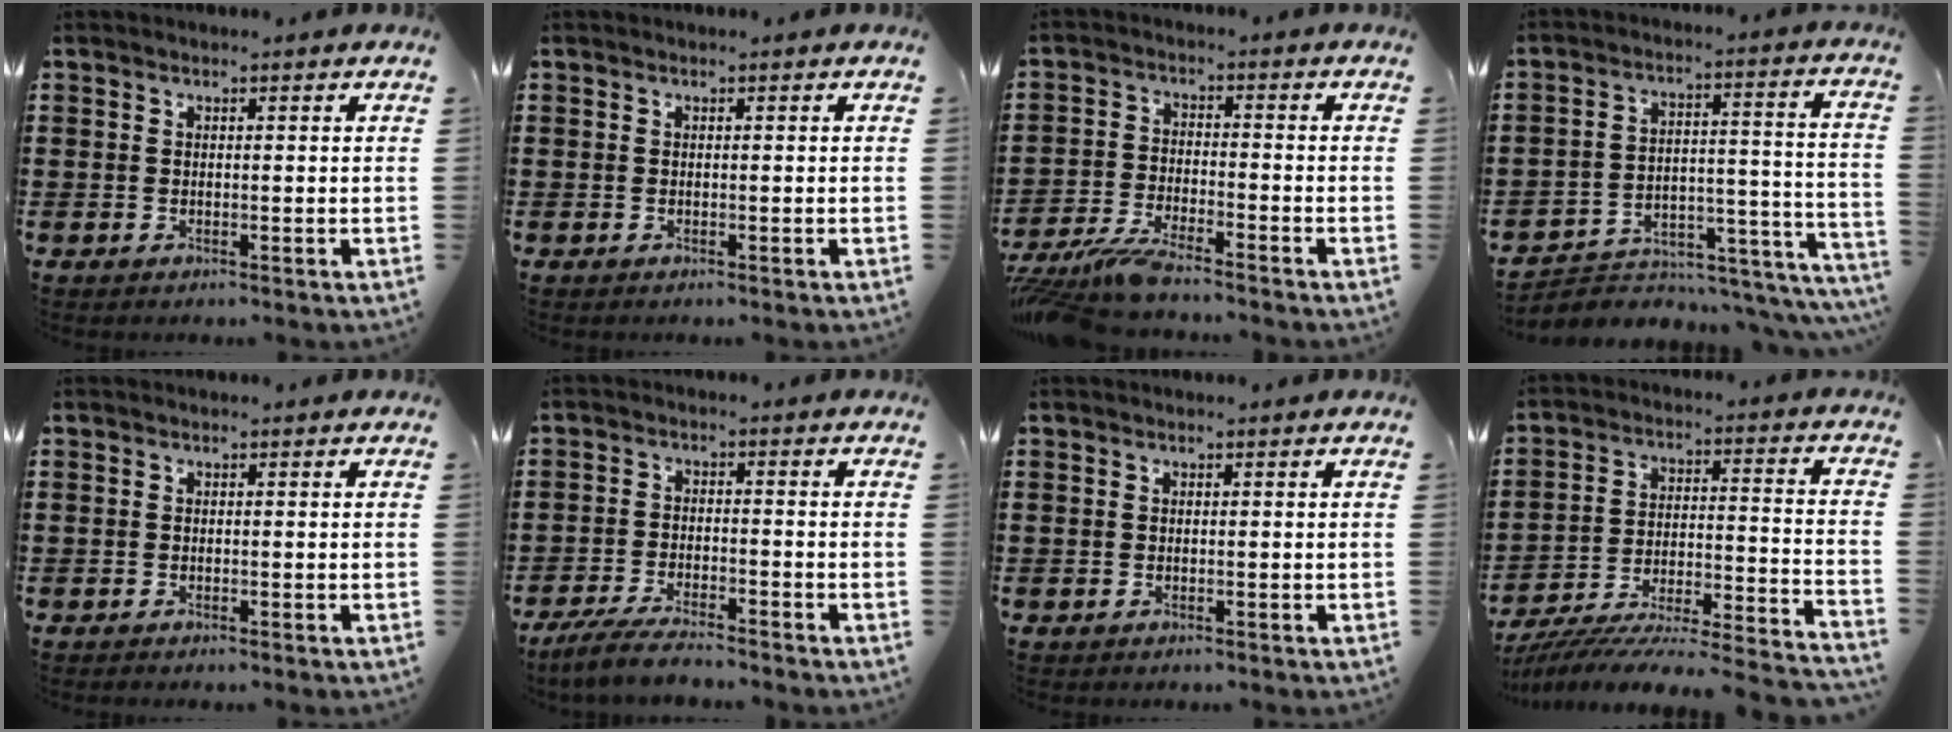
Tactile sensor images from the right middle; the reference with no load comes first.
{"total": 0.0}
{"total": 5.8, "force": [-5.3, 0.3, 2.4], "torque": [-0.064, -0.015, -0.105]}
{"total": 3.4, "force": [-3.0, 1.6, 0.6], "torque": [-0.019, -0.005, -0.062]}
{"total": 0.0}
{"total": 4.5, "force": [-4.1, 0.3, 1.7], "torque": [-0.043, -0.006, -0.083]}
{"total": 0.0}
{"total": 5.5, "force": [-5.1, -0.3, 1.9], "torque": [-0.039, -0.020, -0.110]}